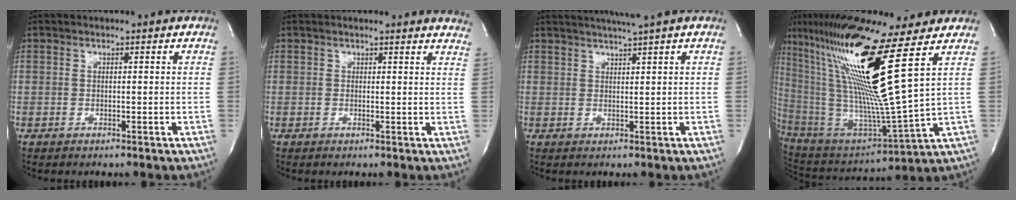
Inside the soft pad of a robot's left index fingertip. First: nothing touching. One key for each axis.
{"total": 9.3, "fx": 9.0, "fy": 1.0, "fz": 2.0, "tx": -0.005, "ty": -0.026, "tz": 0.071}
{"total": 4.1, "fx": 3.3, "fy": -1.2, "fz": 2.2, "tx": -0.037, "ty": 0.003, "tz": 0.055}
{"total": 22.3, "fx": 11.0, "fy": -1.5, "fz": 19.3, "tx": -0.380, "ty": -0.018, "tz": 0.190}